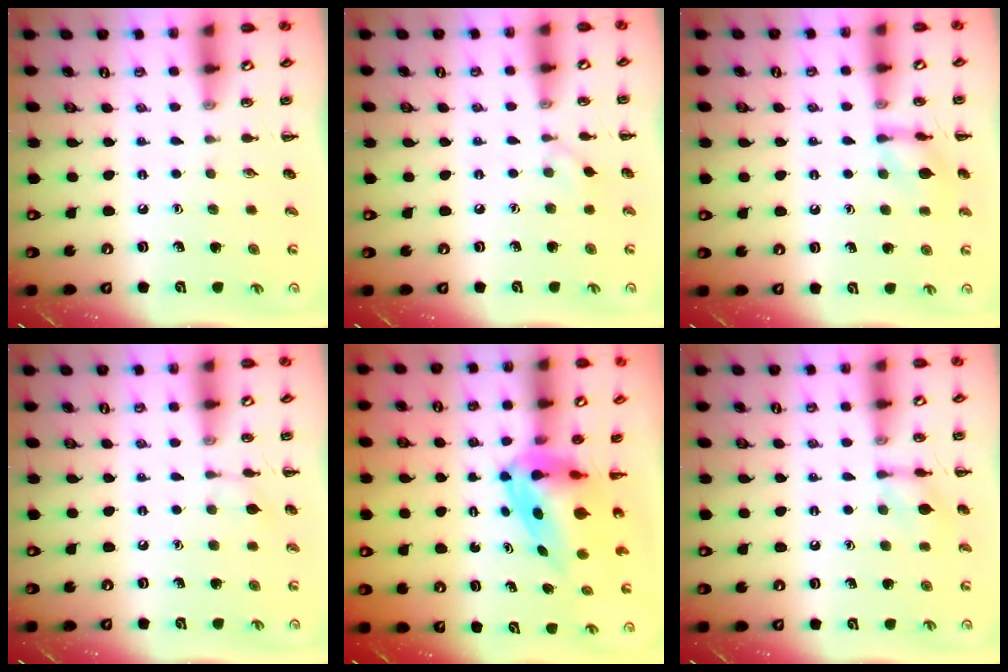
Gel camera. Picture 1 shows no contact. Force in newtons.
{"total": 5.1, "press": 4.8, "slide": 1.8}
{"total": 9.7, "press": 9.7, "slide": 0.6}
{"total": 5.6, "press": 5.5, "slide": 1.0}
{"total": 7.0, "press": 6.7, "slide": 2.1}
{"total": 7.4, "press": 7.4, "slide": 0.2}